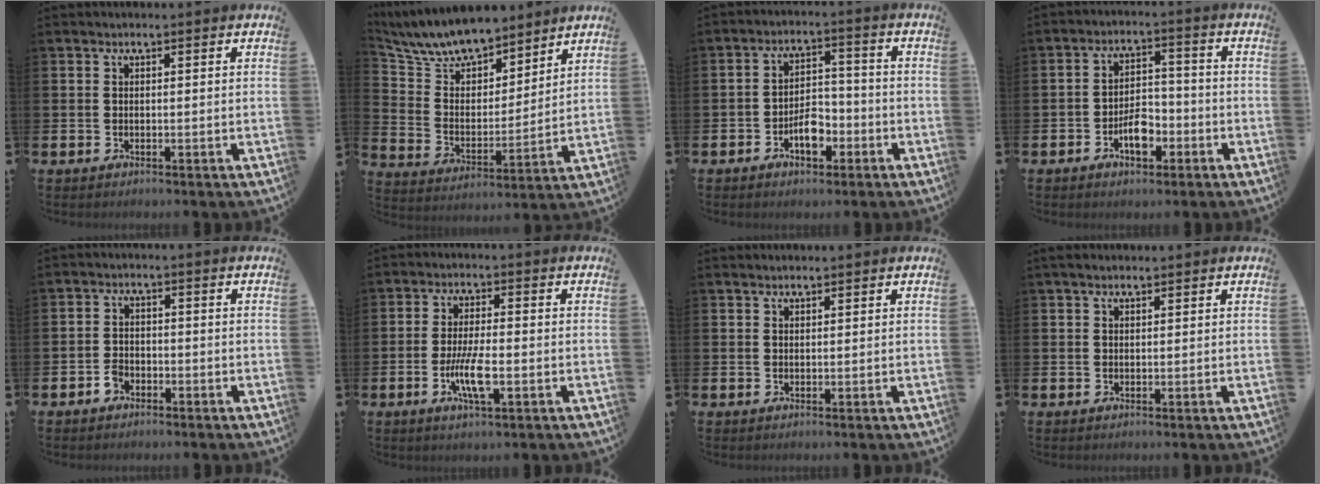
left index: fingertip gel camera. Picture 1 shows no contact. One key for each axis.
{"total": 9.2, "fx": 8.6, "fy": 2.6, "fz": 1.8, "tx": -0.085, "ty": -0.057, "tz": 0.158}
{"total": 4.7, "fx": -2.3, "fy": 2.6, "fz": 3.2, "tx": -0.050, "ty": 0.008, "tz": -0.044}
{"total": 4.8, "fx": -2.2, "fy": 2.6, "fz": 3.4, "tx": -0.053, "ty": 0.007, "tz": -0.043}
{"total": 1.9, "fx": -1.4, "fy": 1.2, "fz": 0.5, "tx": -0.010, "ty": 0.003, "tz": -0.031}
{"total": 5.2, "fx": -1.4, "fy": 1.2, "fz": 4.9, "tx": -0.089, "ty": -0.006, "tz": -0.029}
{"total": 1.2, "fx": 1.2, "fy": 0.3, "fz": 0.2, "tx": 0.008, "ty": -0.003, "tz": 0.019}
{"total": 1.5, "fx": 1.3, "fy": 0.4, "fz": 0.7, "tx": -0.010, "ty": 0.004, "tz": 0.022}